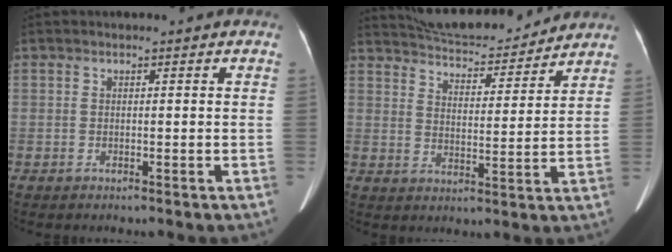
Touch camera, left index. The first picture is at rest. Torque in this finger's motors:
{"motor_torque": [0.24, -0.67, 0.05, 0.03]}